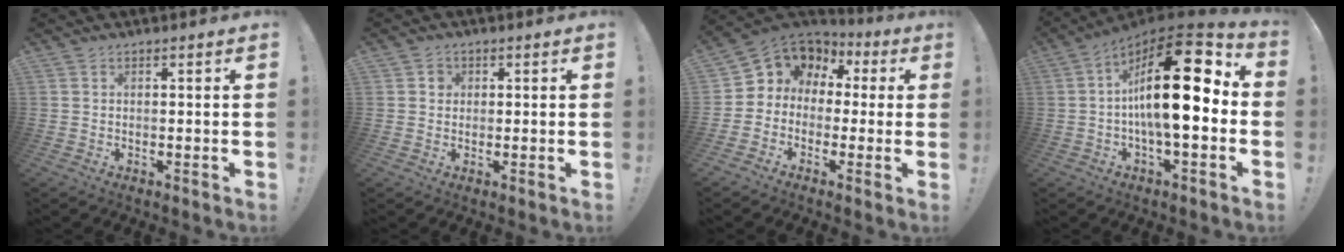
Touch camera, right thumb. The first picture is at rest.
{"total": 2.3, "force": [0.2, 2.2, 0.8], "torque": [-0.009, 0.005, 0.001]}
{"total": 6.4, "force": [0.2, 6.1, 1.9], "torque": [-0.024, -0.009, 0.009]}
{"total": 22.7, "force": [2.1, 7.9, 21.2], "torque": [-0.343, -0.012, 0.029]}